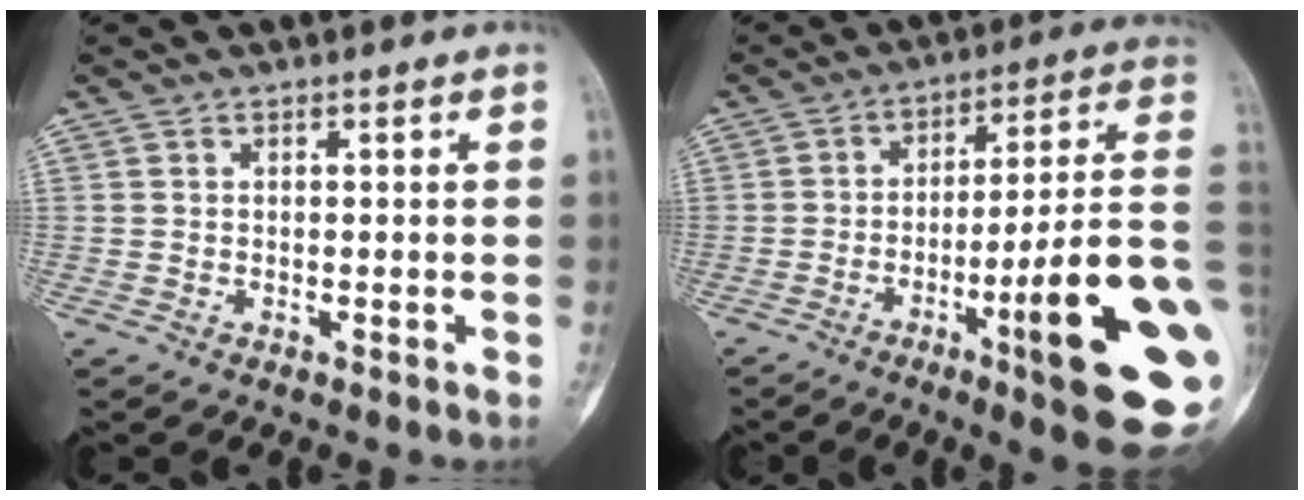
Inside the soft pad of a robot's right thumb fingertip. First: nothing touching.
{"total": 23.2, "force": [-6.5, 3.1, 22.1], "torque": [-0.255, 0.014, -0.090]}